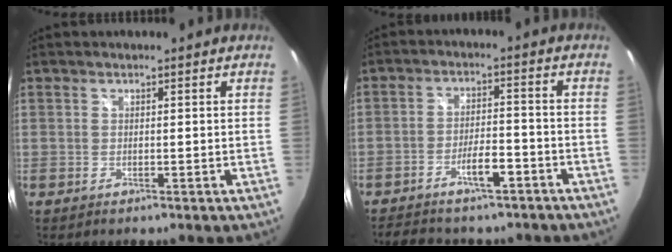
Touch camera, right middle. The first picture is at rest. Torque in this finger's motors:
{"motor_torque": [1.09, -1.08, 0.11, 0.07]}